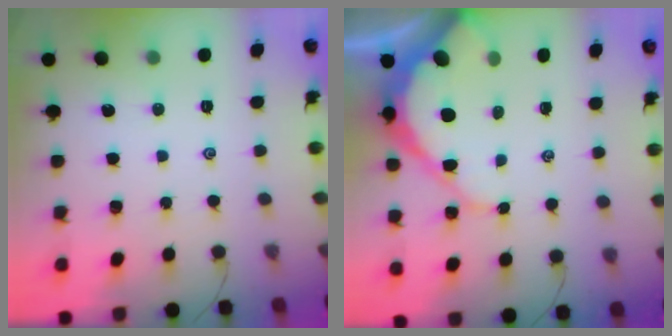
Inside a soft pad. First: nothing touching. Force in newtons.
{"total": 11.0, "press": 11.0, "slide": 1.0}